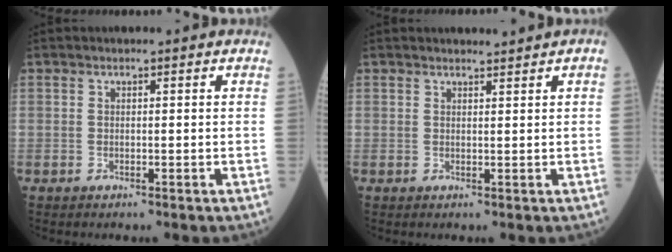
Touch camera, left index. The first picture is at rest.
{"total": 1.2, "force": [1.2, -0.3, 0.1], "torque": [0.001, -0.001, 0.022]}